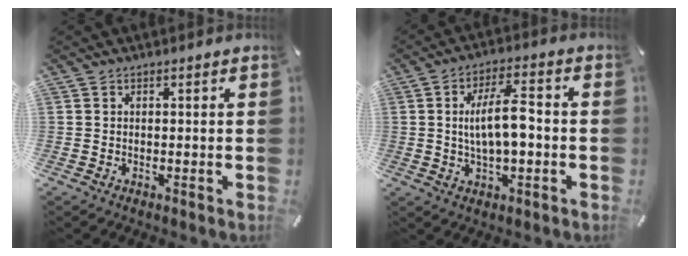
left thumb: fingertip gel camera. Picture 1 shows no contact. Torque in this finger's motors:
{"motor_torque": [1.66, 1.69, 0.80, -0.05, 0.44]}